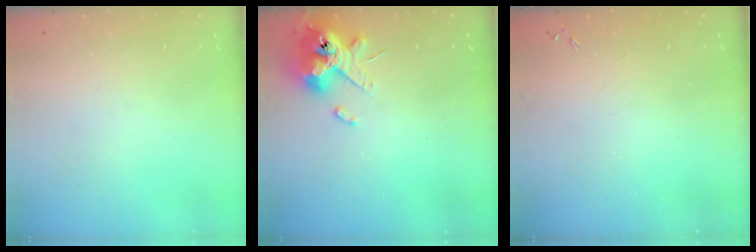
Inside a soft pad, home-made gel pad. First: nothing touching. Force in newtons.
{"total": 13.6, "press": 13.5, "slide": 2.0}
{"total": 0.0}